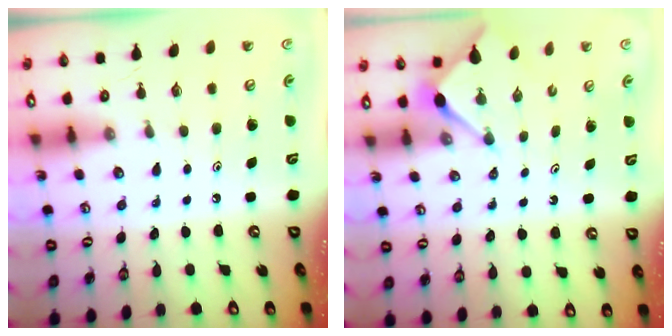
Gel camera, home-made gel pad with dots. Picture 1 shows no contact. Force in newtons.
{"total": 2.8, "press": 2.8, "slide": 0.3}